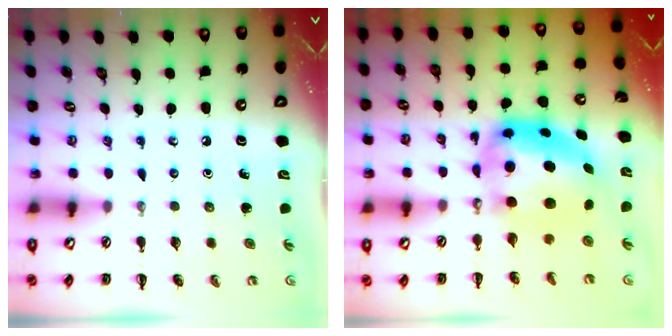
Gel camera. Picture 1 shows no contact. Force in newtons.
{"total": 8.6, "press": 8.4, "slide": 2.1}